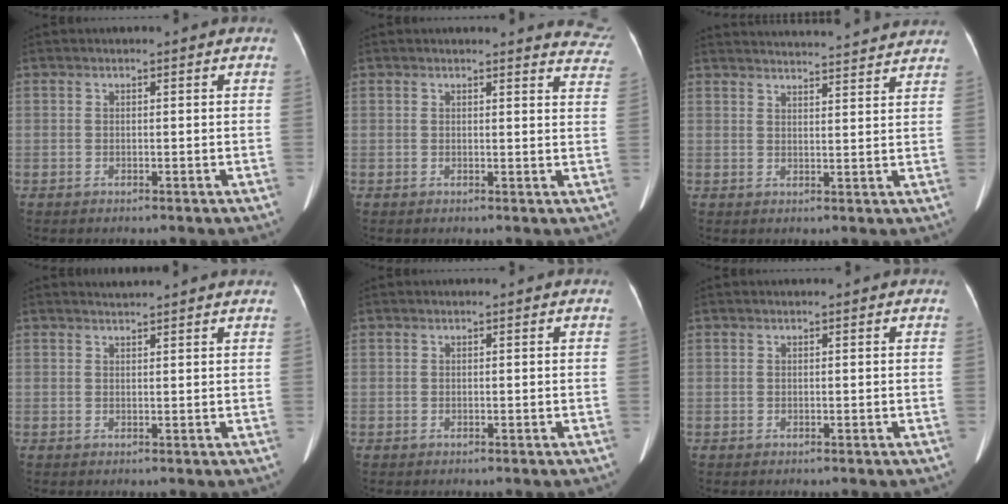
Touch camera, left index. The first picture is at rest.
{"total": 6.7, "force": [6.7, 1.0, 0.0], "torque": [0.031, -0.050, 0.033]}
{"total": 19.6, "force": [18.9, 1.3, 5.0], "torque": [-0.070, 0.013, 0.241]}
{"total": 2.5, "force": [2.4, -0.4, 0.4], "torque": [-0.009, 0.011, 0.033]}
{"total": 0.0}
{"total": 0.0}